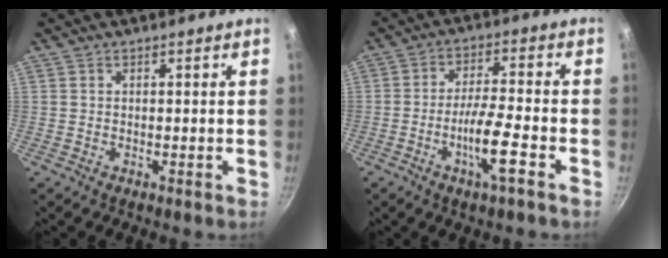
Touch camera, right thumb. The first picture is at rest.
{"total": 8.4, "force": [-3.7, 1.3, 7.4], "torque": [-0.133, 0.023, -0.068]}